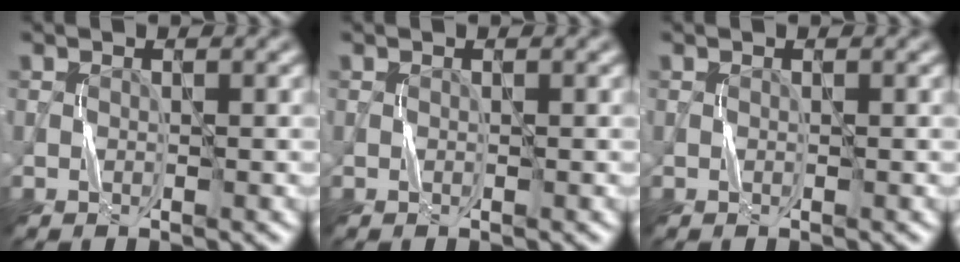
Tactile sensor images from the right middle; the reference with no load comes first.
{"total": 0.0}
{"total": 0.0}